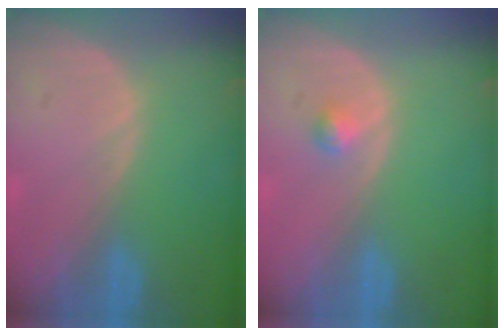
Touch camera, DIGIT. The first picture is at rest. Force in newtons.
{"total": 1.1, "press": 1.1, "slide": 0.1}